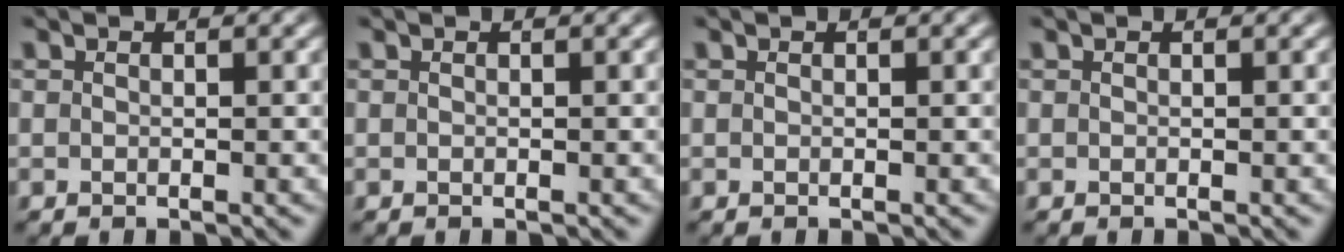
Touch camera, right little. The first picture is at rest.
{"total": 0.0}
{"total": 0.0}
{"total": 0.0}